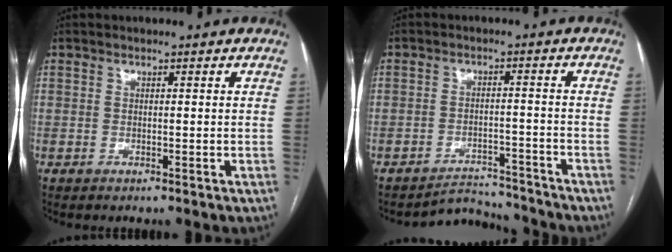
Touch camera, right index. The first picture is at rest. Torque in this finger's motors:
{"motor_torque": [-0.70, -0.60, -0.77, -0.16]}